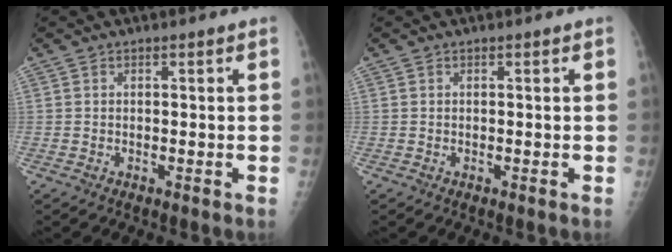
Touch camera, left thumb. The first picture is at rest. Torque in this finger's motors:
{"motor_torque": [0.00, 0.00, -0.01, -0.01, 0.00]}